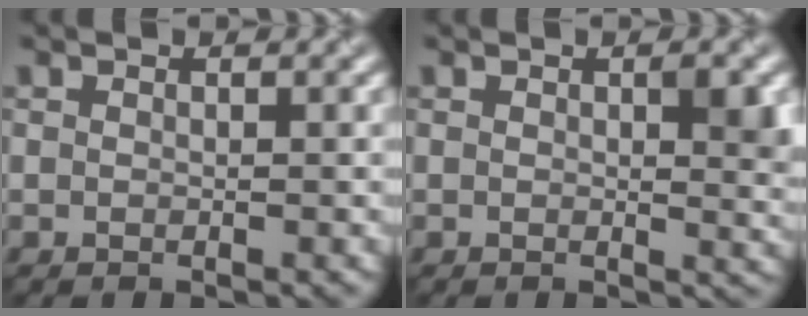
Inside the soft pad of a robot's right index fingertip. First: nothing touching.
{"total": 2.9, "force": [0.4, 1.2, 2.6], "torque": [-0.032, -0.004, 0.009]}